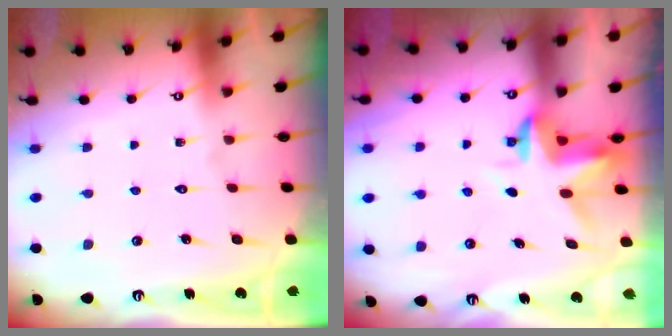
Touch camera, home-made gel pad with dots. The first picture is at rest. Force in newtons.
{"total": 3.6, "press": 3.6, "slide": 0.1}